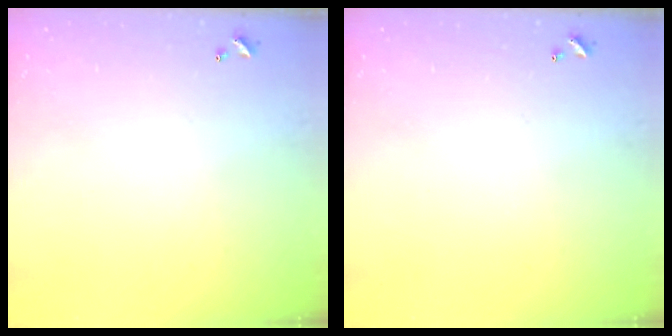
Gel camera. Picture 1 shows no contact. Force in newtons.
{"total": 0.0}